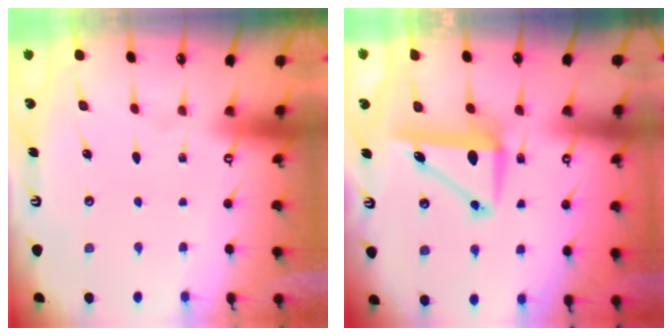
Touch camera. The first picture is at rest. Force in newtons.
{"total": 8.2, "press": 8.0, "slide": 1.8}